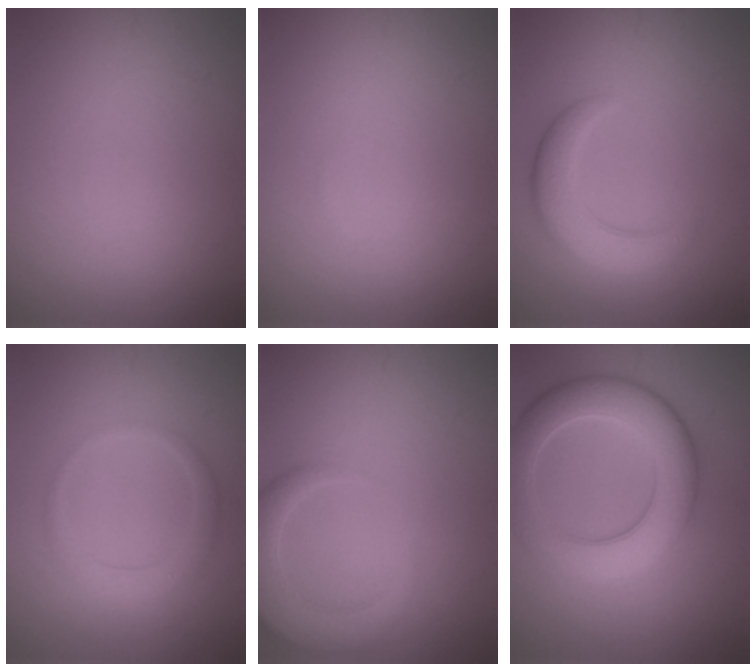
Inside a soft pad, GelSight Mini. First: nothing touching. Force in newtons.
{"total": 0.0}
{"total": 4.6, "press": 4.5, "slide": 0.5}
{"total": 2.2, "press": 2.2, "slide": 0.1}
{"total": 4.7, "press": 4.6, "slide": 0.8}
{"total": 7.6, "press": 7.6, "slide": 0.5}